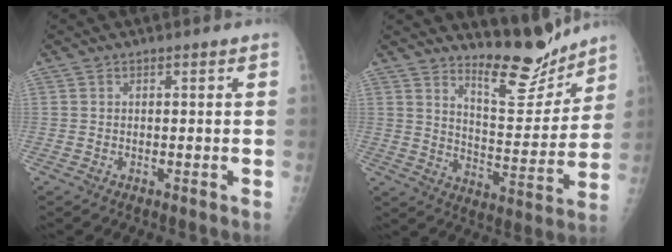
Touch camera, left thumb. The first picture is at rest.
{"total": 11.6, "force": [10.6, 2.7, 3.8], "torque": [-0.026, -0.095, 0.179]}